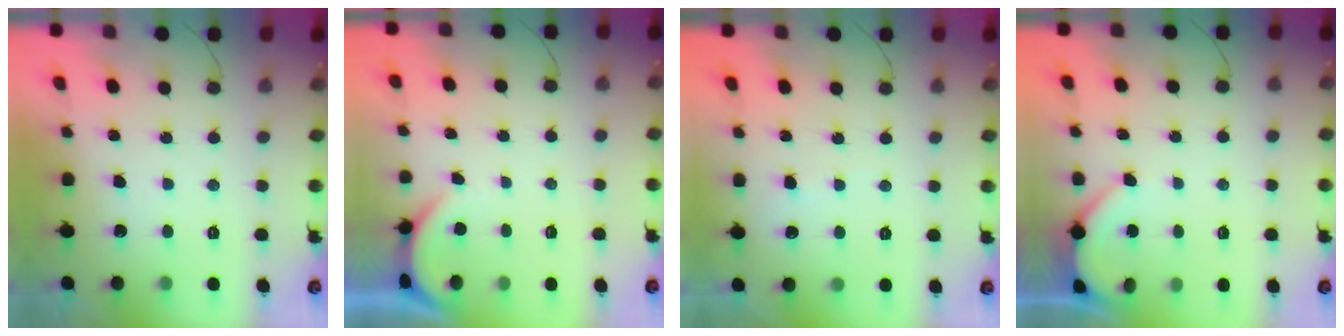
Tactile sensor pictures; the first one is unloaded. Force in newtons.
{"total": 1.6, "press": 1.6, "slide": 0.2}
{"total": 2.7, "press": 2.6, "slide": 0.4}
{"total": 3.2, "press": 3.2, "slide": 0.4}